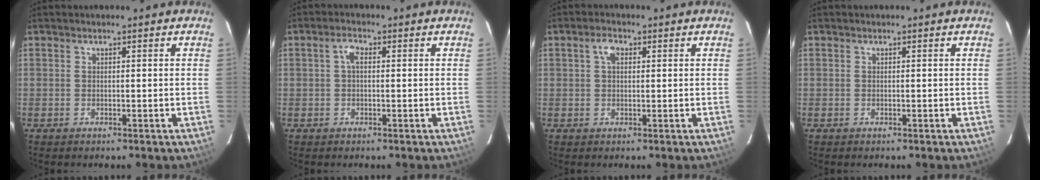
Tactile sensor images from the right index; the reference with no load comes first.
{"total": 2.2, "force": [0.2, 1.1, 1.9], "torque": [-0.040, 0.010, 0.003]}
{"total": 2.6, "force": [0.8, 1.5, 1.9], "torque": [-0.037, 0.010, 0.014]}
{"total": 0.0}